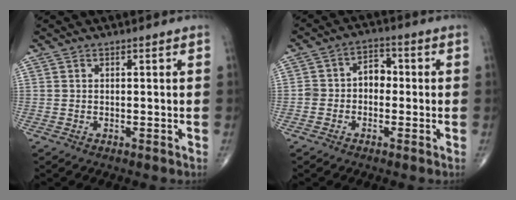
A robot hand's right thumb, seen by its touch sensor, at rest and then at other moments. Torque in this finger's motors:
{"motor_torque": [0.22, -0.03, 0.59, 0.07, 0.01]}